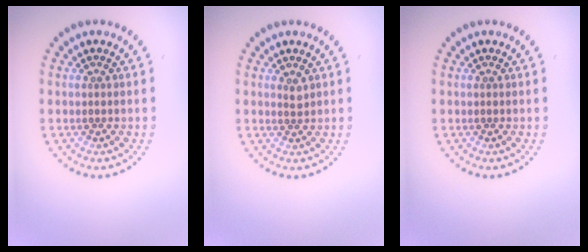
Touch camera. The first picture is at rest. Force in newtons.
{"total": 0.9, "press": 0.7, "slide": 0.5}
{"total": 0.0}